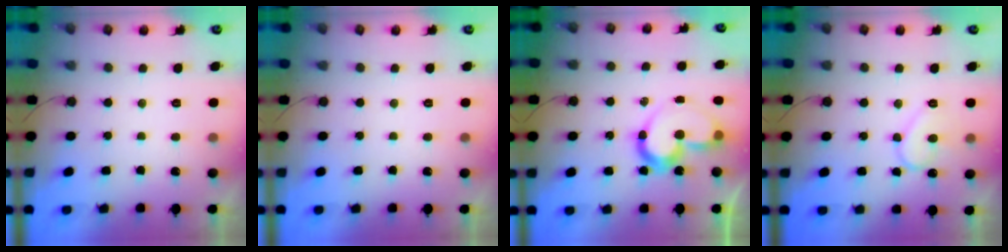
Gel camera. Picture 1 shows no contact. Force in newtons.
{"total": 0.0}
{"total": 13.1, "press": 13.0, "slide": 2.1}
{"total": 10.2, "press": 10.1, "slide": 0.9}